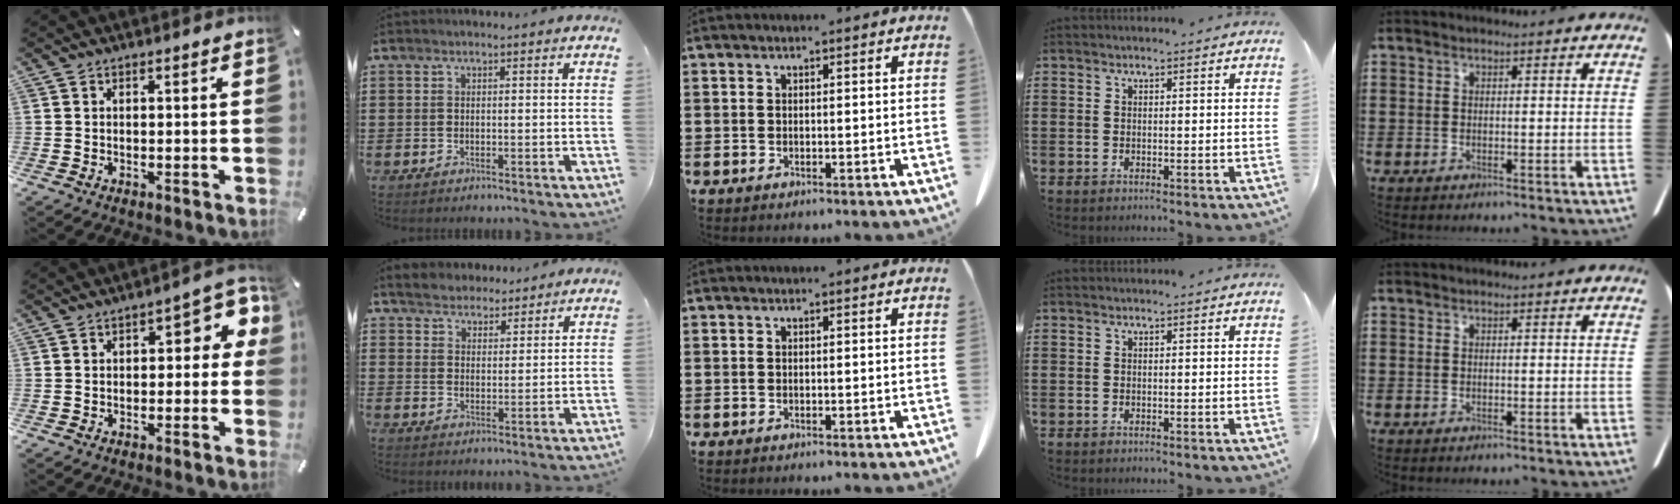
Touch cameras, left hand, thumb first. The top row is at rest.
{"thumb": {"total": 7.6, "force": [1.2, 4.1, 6.3], "torque": [-0.079, -0.002, 0.013]}, "index": {"total": 4.0, "force": [3.7, 1.7, 0.0], "torque": [-0.017, -0.004, 0.069]}}